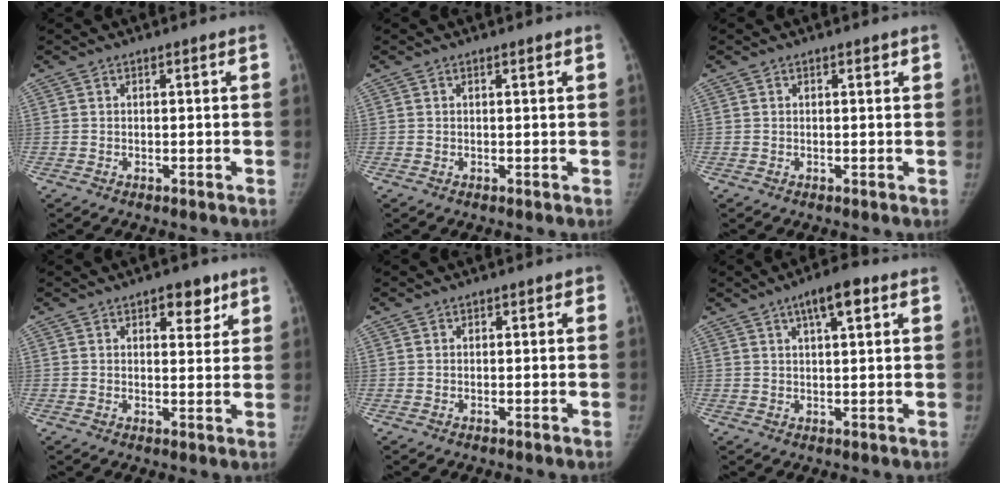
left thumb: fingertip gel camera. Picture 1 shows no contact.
{"total": 0.6, "force": [0.4, 0.1, 0.5], "torque": [-0.006, -0.001, 0.006]}
{"total": 0.6, "force": [0.4, 0.3, 0.3], "torque": [-0.001, -0.002, 0.004]}
{"total": 5.5, "force": [3.1, 2.9, 3.5], "torque": [-0.018, -0.014, 0.039]}
{"total": 0.6, "force": [0.1, 0.6, 0.0], "torque": [0.014, 0.002, -0.005]}
{"total": 6.1, "force": [3.1, 1.8, 5.0], "torque": [-0.071, 0.000, 0.044]}